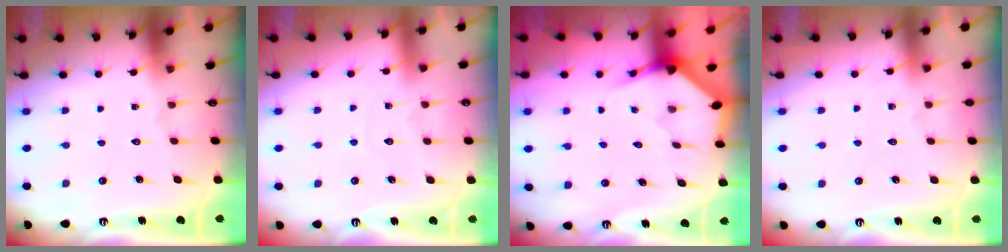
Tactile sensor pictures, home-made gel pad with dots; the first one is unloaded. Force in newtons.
{"total": 3.6, "press": 3.6, "slide": 0.4}
{"total": 3.2, "press": 3.2, "slide": 0.3}
{"total": 3.9, "press": 3.9, "slide": 0.5}